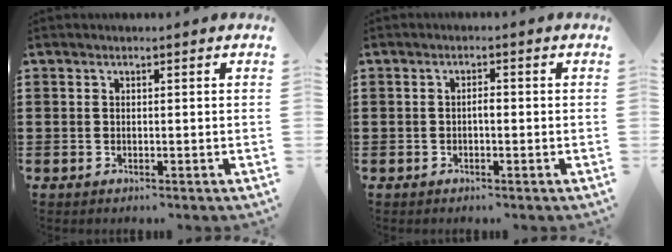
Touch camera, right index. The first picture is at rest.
{"total": 1.2, "force": [-0.3, 0.4, 1.1], "torque": [-0.023, -0.002, -0.006]}